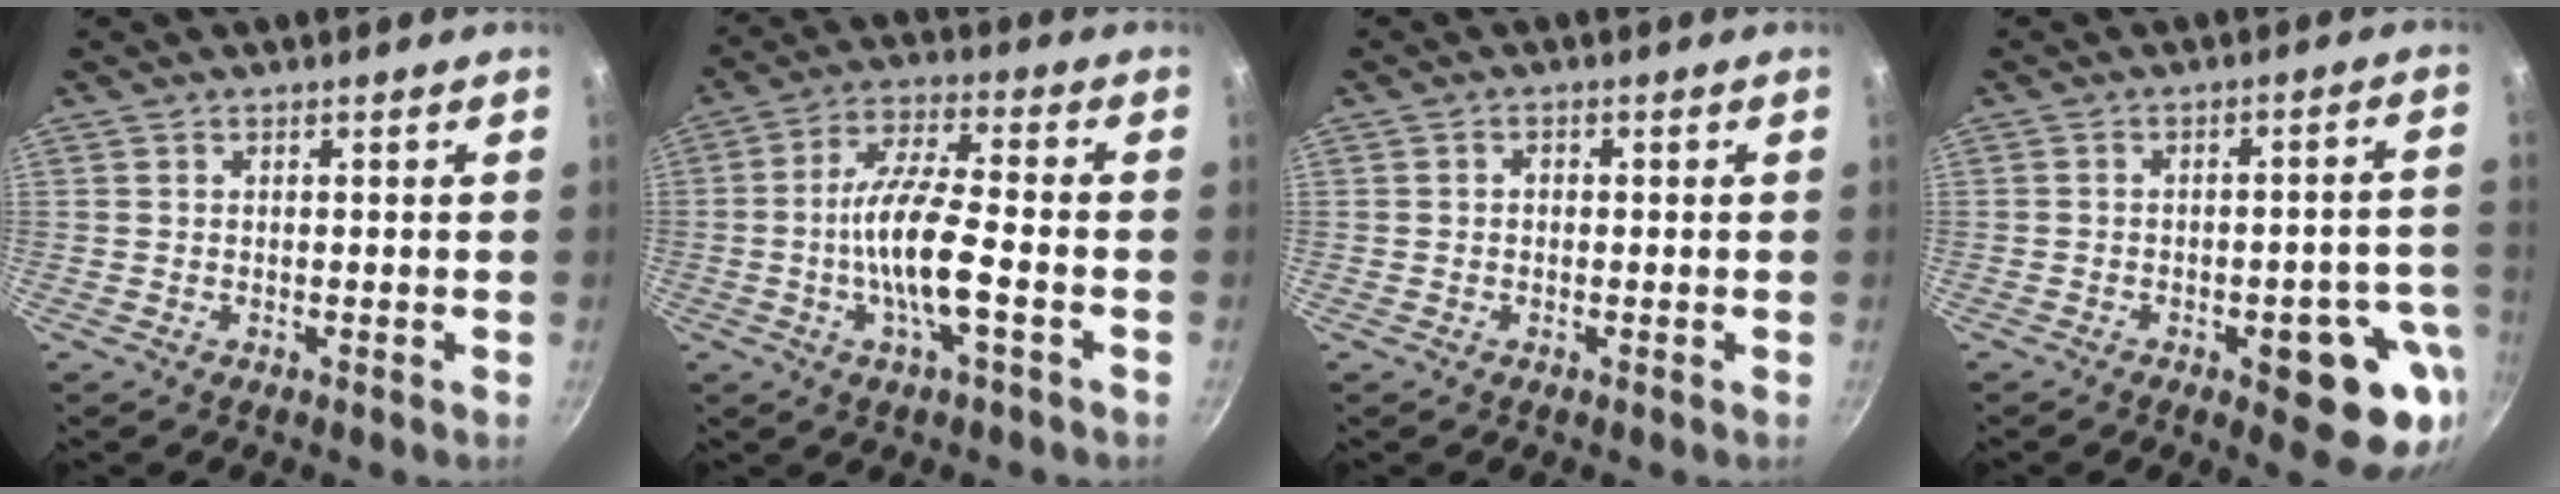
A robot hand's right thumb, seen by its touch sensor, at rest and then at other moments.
{"total": 11.3, "force": [-2.9, 2.9, 10.5], "torque": [-0.200, 0.028, -0.063]}
{"total": 1.3, "force": [0.0, 1.1, 0.8], "torque": [-0.012, 0.005, -0.003]}
{"total": 13.3, "force": [-5.2, 5.2, 11.1], "torque": [-0.088, 0.026, -0.063]}